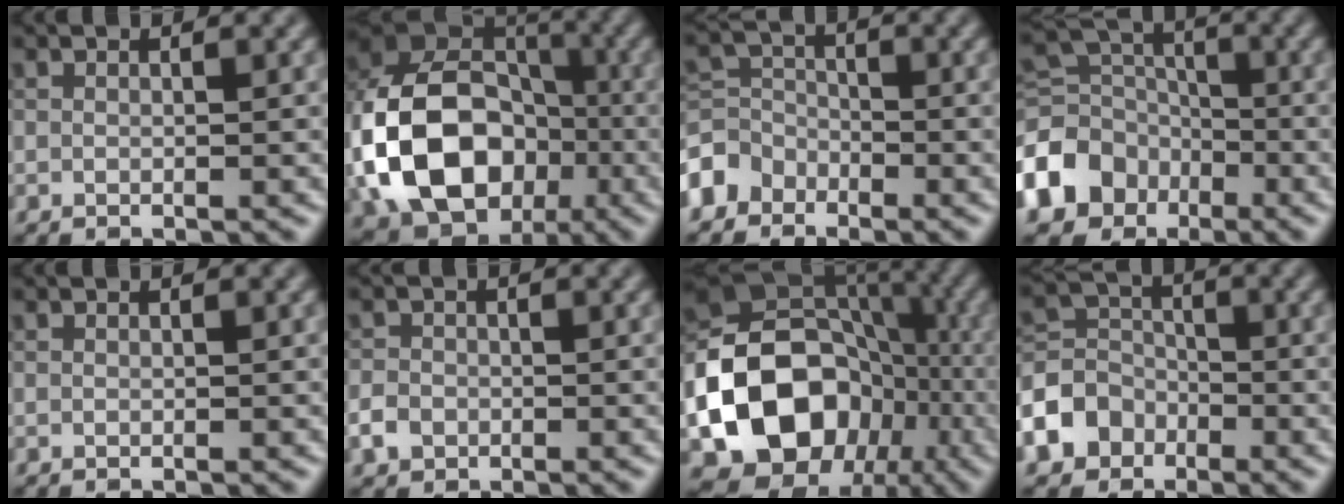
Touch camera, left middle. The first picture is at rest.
{"total": 15.5, "force": [-3.6, 11.9, 9.2], "torque": [-0.201, -0.013, -0.070]}
{"total": 3.7, "force": [-2.5, 2.7, 0.7], "torque": [-0.013, 0.008, -0.062]}
{"total": 9.2, "force": [-4.7, 7.0, 3.6], "torque": [-0.096, -0.002, -0.103]}
{"total": 0.0}
{"total": 2.0, "force": [-0.9, 1.7, 0.7], "torque": [-0.010, 0.000, -0.020]}
{"total": 16.6, "force": [-5.2, 13.1, 8.7], "torque": [-0.167, -0.003, -0.101]}
{"total": 5.7, "force": [-2.9, 4.5, 1.8], "torque": [-0.033, 0.008, -0.071]}